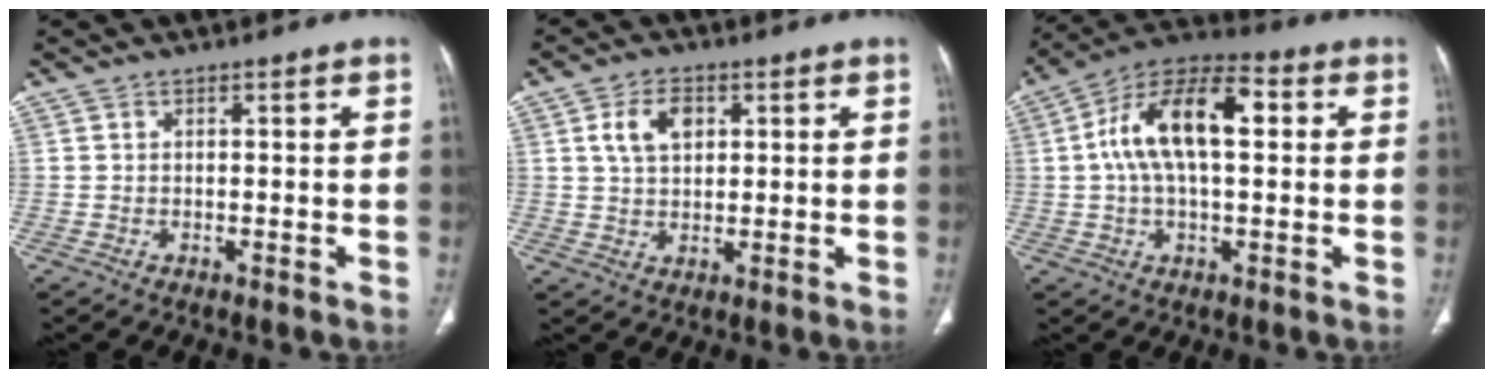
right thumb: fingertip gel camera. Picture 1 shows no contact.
{"total": 6.5, "force": [2.1, 4.2, 4.5], "torque": [-0.070, 0.000, 0.039]}
{"total": 15.8, "force": [2.7, 7.7, 13.5], "torque": [-0.239, 0.034, 0.040]}